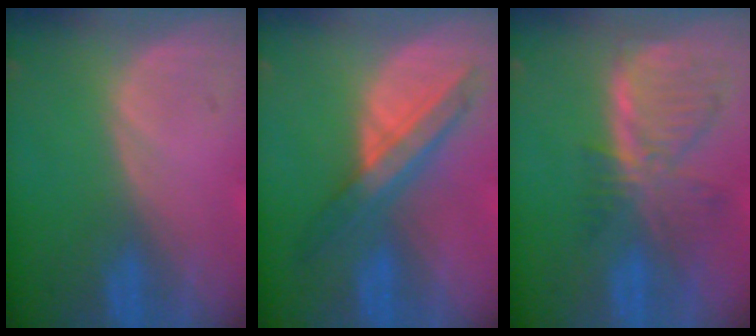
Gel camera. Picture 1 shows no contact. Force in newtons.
{"total": 6.3, "press": 6.3, "slide": 0.3}
{"total": 7.8, "press": 7.0, "slide": 3.4}